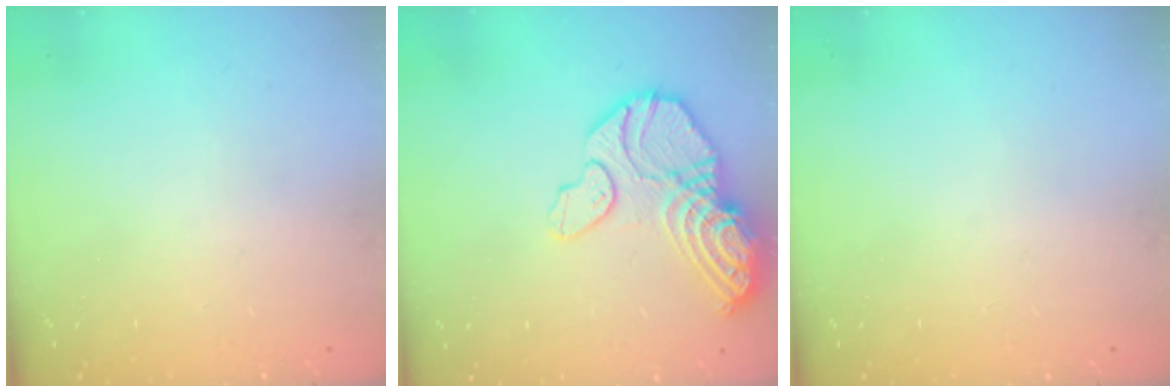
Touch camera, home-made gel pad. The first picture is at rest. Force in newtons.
{"total": 17.8, "press": 17.7, "slide": 1.9}
{"total": 0.0}